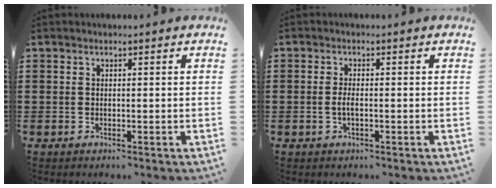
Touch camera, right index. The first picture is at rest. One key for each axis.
{"total": 1.9, "fx": -0.4, "fy": 0.5, "fz": 1.8, "tx": -0.041, "ty": -0.003, "tz": -0.009}